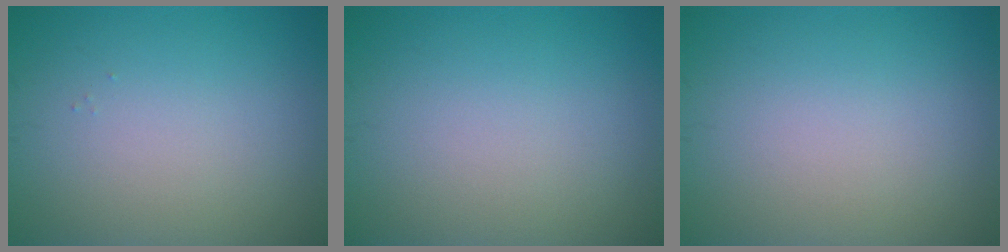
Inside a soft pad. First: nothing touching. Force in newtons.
{"total": 0.0}
{"total": 0.0}